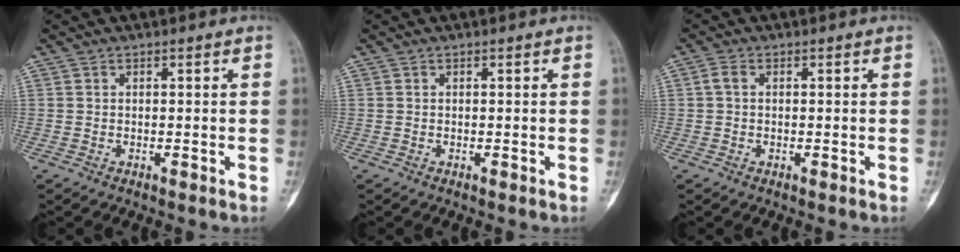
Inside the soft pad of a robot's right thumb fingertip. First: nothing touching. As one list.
[{"total": 0.0}, {"total": 1.7, "force": [0.2, 1.1, 1.3], "torque": [-0.028, 0.002, 0.000]}]